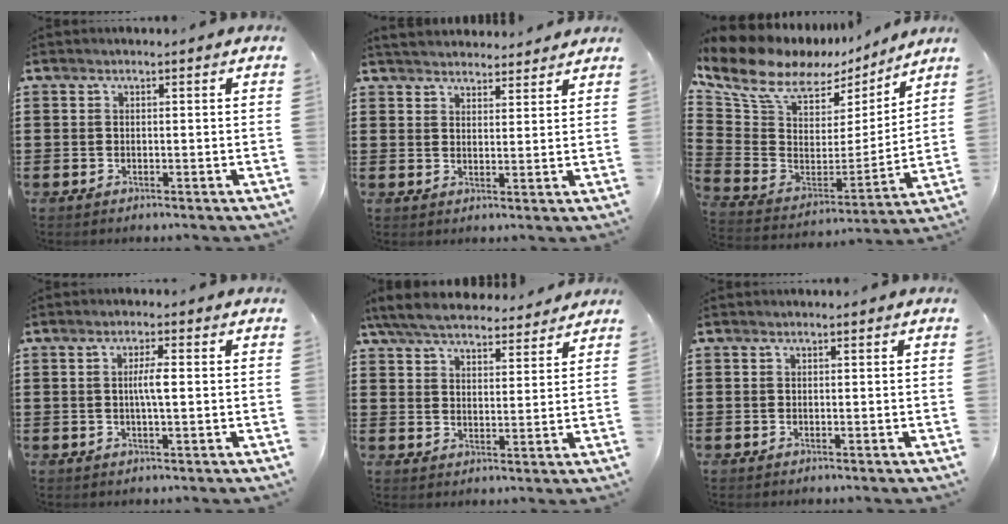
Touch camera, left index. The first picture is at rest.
{"total": 3.0, "force": [2.9, 0.5, -0.3], "torque": [-0.005, -0.006, 0.057]}
{"total": 10.0, "force": [7.0, 5.1, 4.9], "torque": [-0.133, -0.039, 0.125]}
{"total": 3.1, "force": [-0.1, 0.5, 3.1], "torque": [-0.058, -0.002, -0.004]}
{"total": 6.4, "force": [5.9, 1.7, 1.7], "torque": [-0.058, -0.018, 0.108]}
{"total": 0.0}